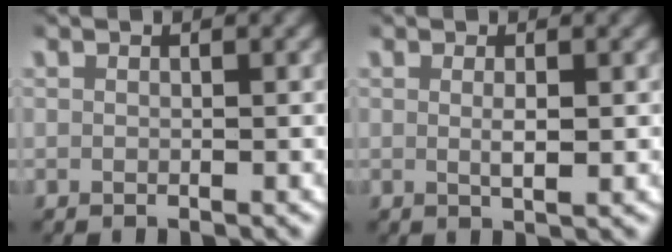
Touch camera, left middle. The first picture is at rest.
{"total": 1.4, "force": [0.3, 0.2, 1.3], "torque": [-0.023, -0.006, 0.007]}